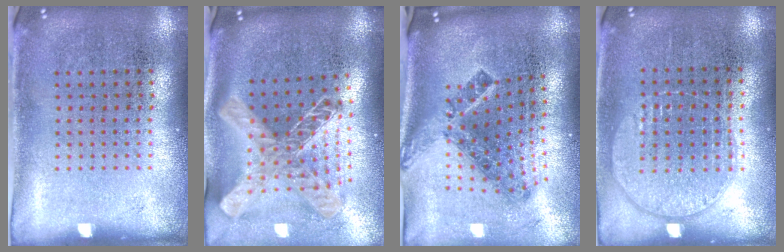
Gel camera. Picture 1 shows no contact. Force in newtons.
{"total": 2.5, "press": 1.8, "slide": 1.8}
{"total": 1.9, "press": 1.3, "slide": 1.4}
{"total": 1.0, "press": 0.9, "slide": 0.4}